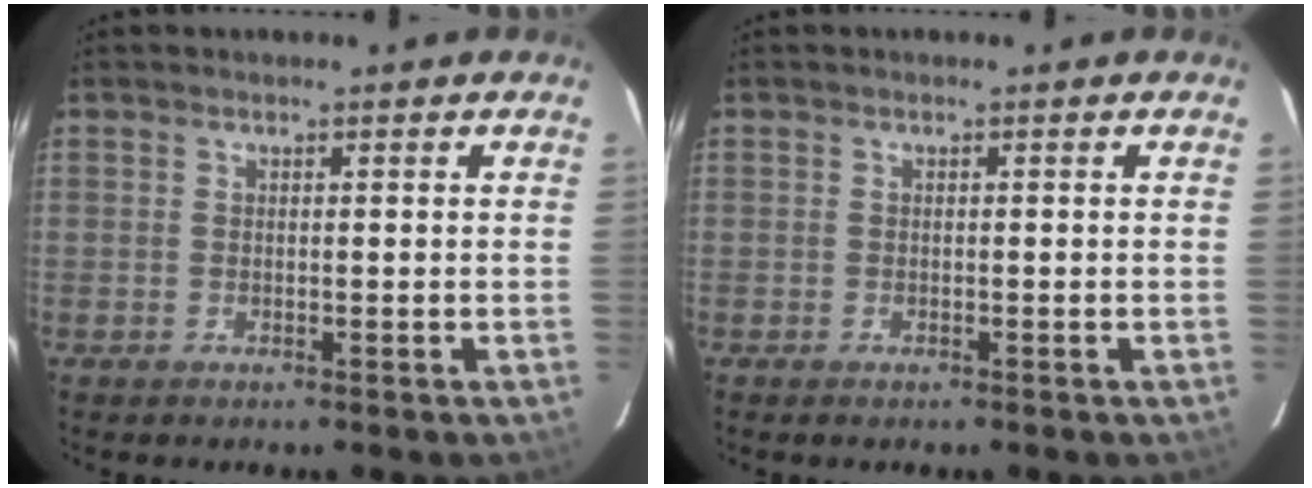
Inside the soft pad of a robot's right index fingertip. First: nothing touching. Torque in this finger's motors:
{"motor_torque": [0.00, 0.09, -0.02, 0.01]}